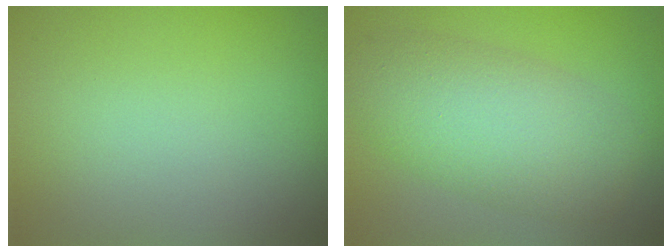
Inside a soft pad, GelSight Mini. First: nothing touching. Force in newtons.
{"total": 6.9, "press": 6.9, "slide": 0.2}